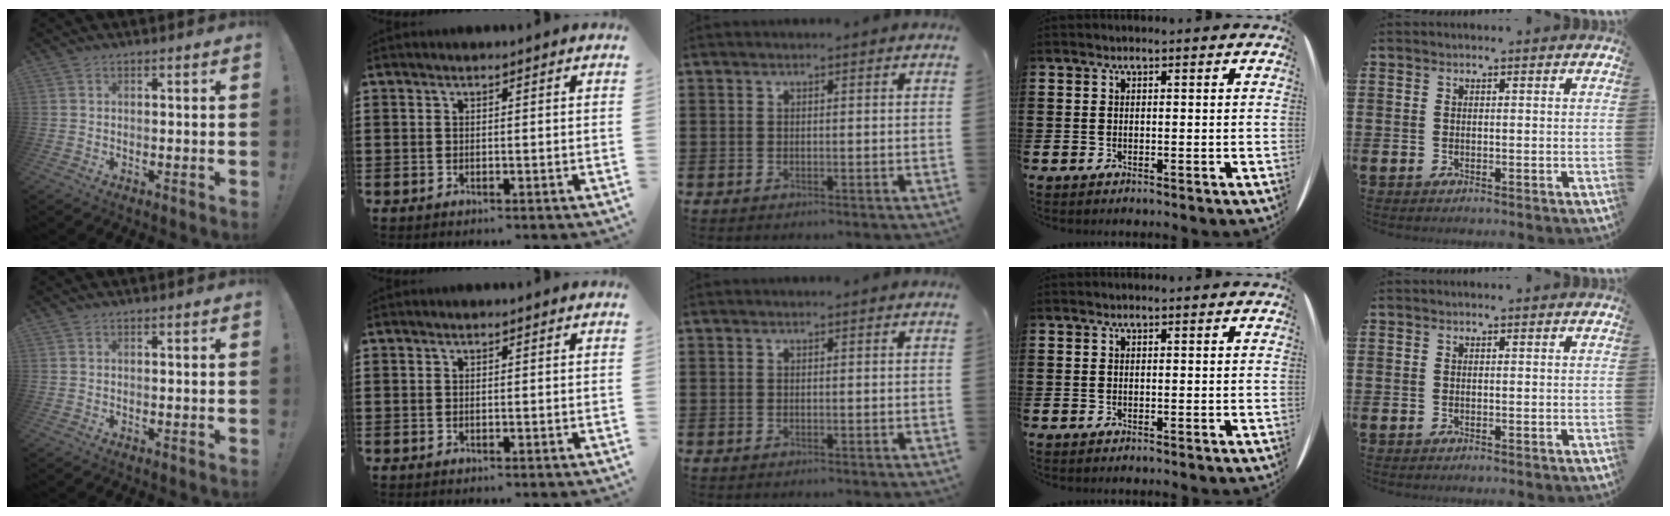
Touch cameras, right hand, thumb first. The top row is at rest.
{}